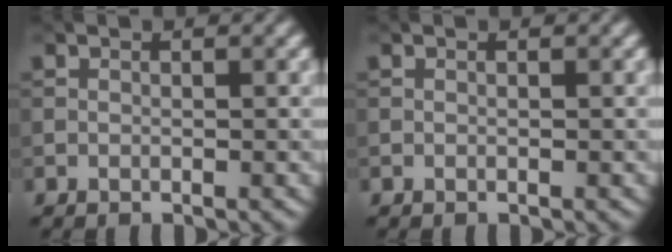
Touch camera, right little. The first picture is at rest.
{"total": 0.0}